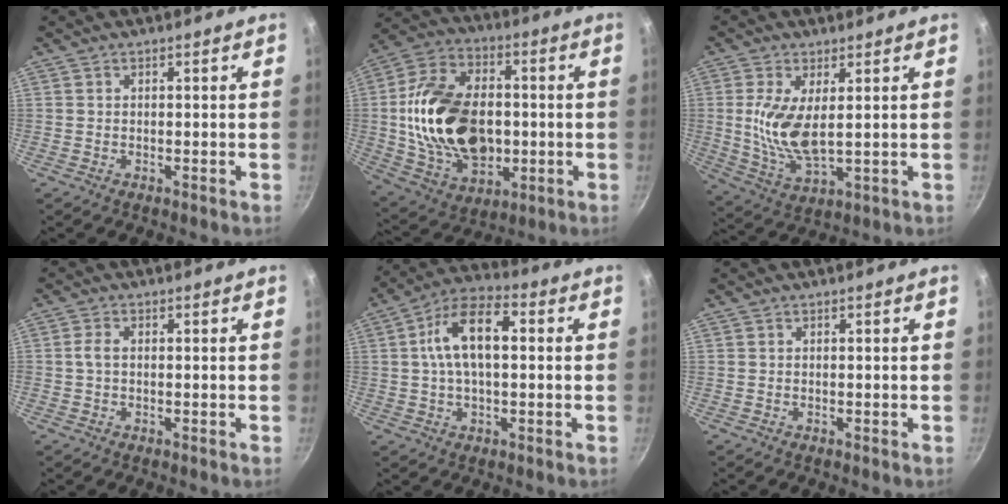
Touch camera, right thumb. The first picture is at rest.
{"total": 23.8, "force": [-0.5, 15.4, 18.2], "torque": [-0.323, 0.004, 0.001]}
{"total": 10.1, "force": [1.2, 4.4, 9.1], "torque": [-0.186, -0.021, 0.035]}
{"total": 2.1, "force": [0.0, 1.2, 1.8], "torque": [-0.038, 0.002, -0.003]}
{"total": 12.5, "force": [1.8, 6.2, 10.7], "torque": [-0.196, 0.028, 0.025]}
{"total": 0.0}